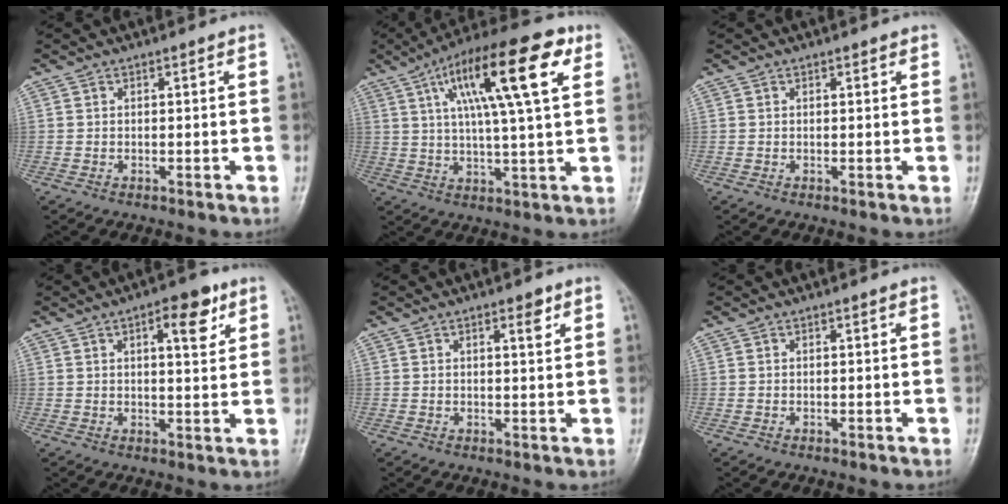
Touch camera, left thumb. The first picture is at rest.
{"total": 18.5, "force": [7.2, 4.5, 16.4], "torque": [-0.260, 0.006, 0.109]}
{"total": 0.8, "force": [0.5, 0.4, 0.3], "torque": [0.000, -0.003, 0.004]}
{"total": 5.8, "force": [2.9, 2.2, 4.5], "torque": [-0.048, -0.012, 0.037]}
{"total": 2.7, "force": [1.4, 0.9, 2.1], "torque": [-0.022, -0.005, 0.020]}
{"total": 0.0}